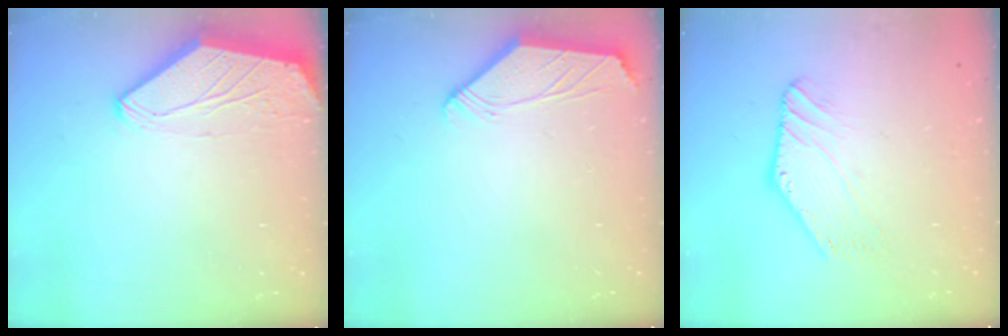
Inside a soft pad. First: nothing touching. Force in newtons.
{"total": 1.4, "press": 1.3, "slide": 0.3}
{"total": 0.0}